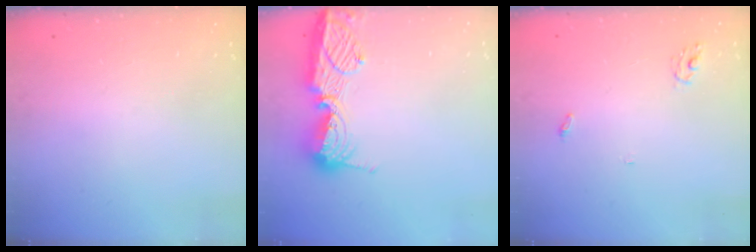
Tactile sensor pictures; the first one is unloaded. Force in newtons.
{"total": 12.7, "press": 12.6, "slide": 1.2}
{"total": 2.8, "press": 2.8, "slide": 0.2}